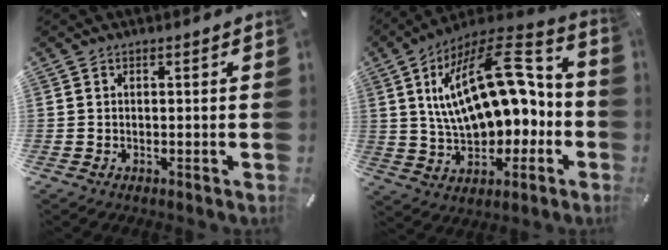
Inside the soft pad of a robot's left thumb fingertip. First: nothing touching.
{"total": 23.7, "force": [4.4, 13.8, 18.7], "torque": [-0.304, -0.008, 0.080]}